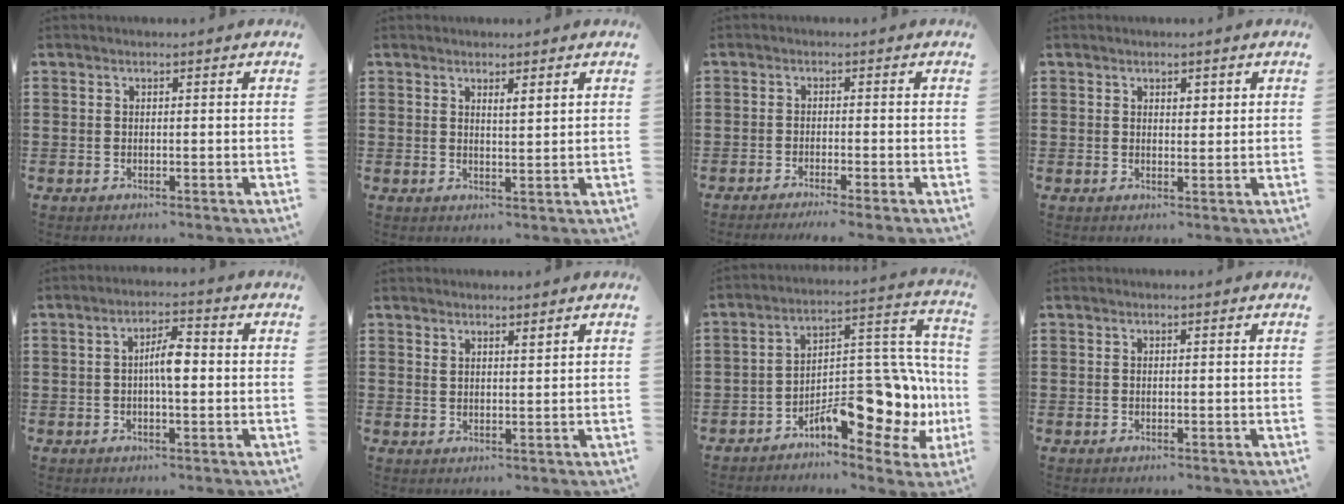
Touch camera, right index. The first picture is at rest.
{"total": 1.4, "force": [1.2, 0.1, 0.8], "torque": [-0.018, 0.001, 0.021]}
{"total": 1.6, "force": [-1.4, -0.3, 0.8], "torque": [-0.014, -0.001, -0.025]}
{"total": 1.3, "force": [0.9, 0.7, 0.7], "torque": [-0.013, 0.006, 0.016]}
{"total": 4.6, "force": [-0.1, 1.4, 4.4], "torque": [-0.071, 0.004, -0.007]}
{"total": 1.8, "force": [1.7, 0.4, 0.5], "torque": [-0.004, -0.002, 0.030]}
{"total": 14.2, "force": [-6.2, 7.0, 10.7], "torque": [-0.120, 0.009, -0.096]}
{"total": 0.0}